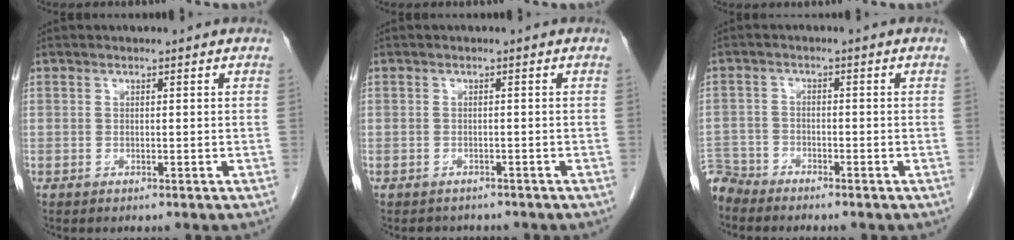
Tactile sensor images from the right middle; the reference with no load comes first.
{"total": 2.7, "force": [-2.5, 0.7, 0.6], "torque": [-0.011, -0.007, -0.035]}
{"total": 4.5, "force": [-4.4, 0.9, -0.6], "torque": [0.019, -0.007, -0.086]}